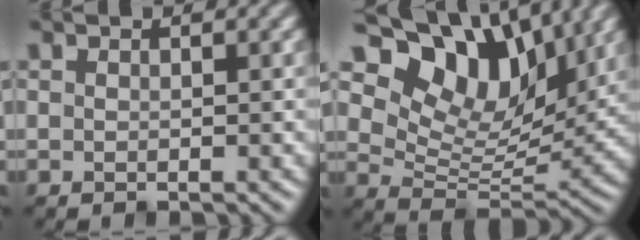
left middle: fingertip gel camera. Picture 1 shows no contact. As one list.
[{"total": 11.7, "force": [6.7, 6.8, 6.7], "torque": [-0.127, 0.011, 0.116]}]